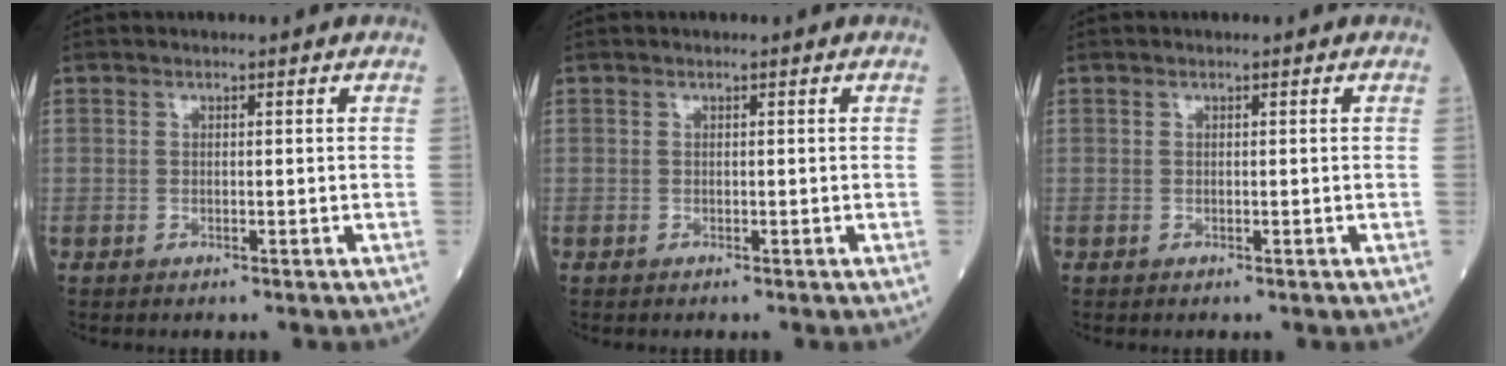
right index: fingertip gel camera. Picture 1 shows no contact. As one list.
[{"total": 0.0}, {"total": 0.0}]